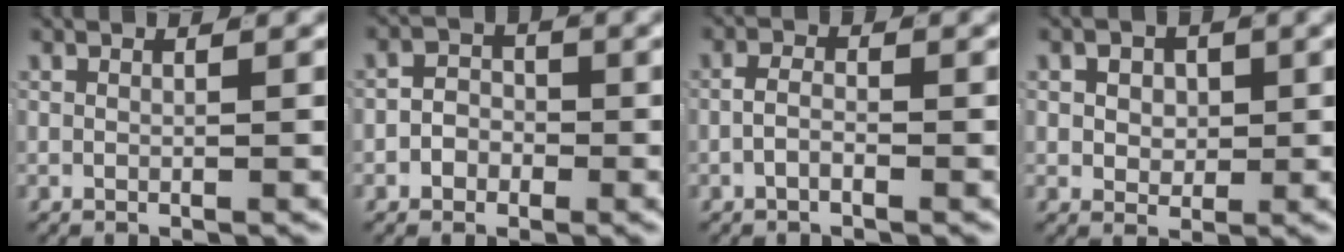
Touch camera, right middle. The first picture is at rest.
{"total": 2.4, "force": [-1.1, 2.0, 0.8], "torque": [0.000, -0.003, -0.024]}
{"total": 1.4, "force": [-0.8, 0.5, 1.0], "torque": [-0.015, -0.001, -0.016]}
{"total": 2.9, "force": [0.1, 2.5, 1.6], "torque": [-0.023, -0.015, 0.008]}